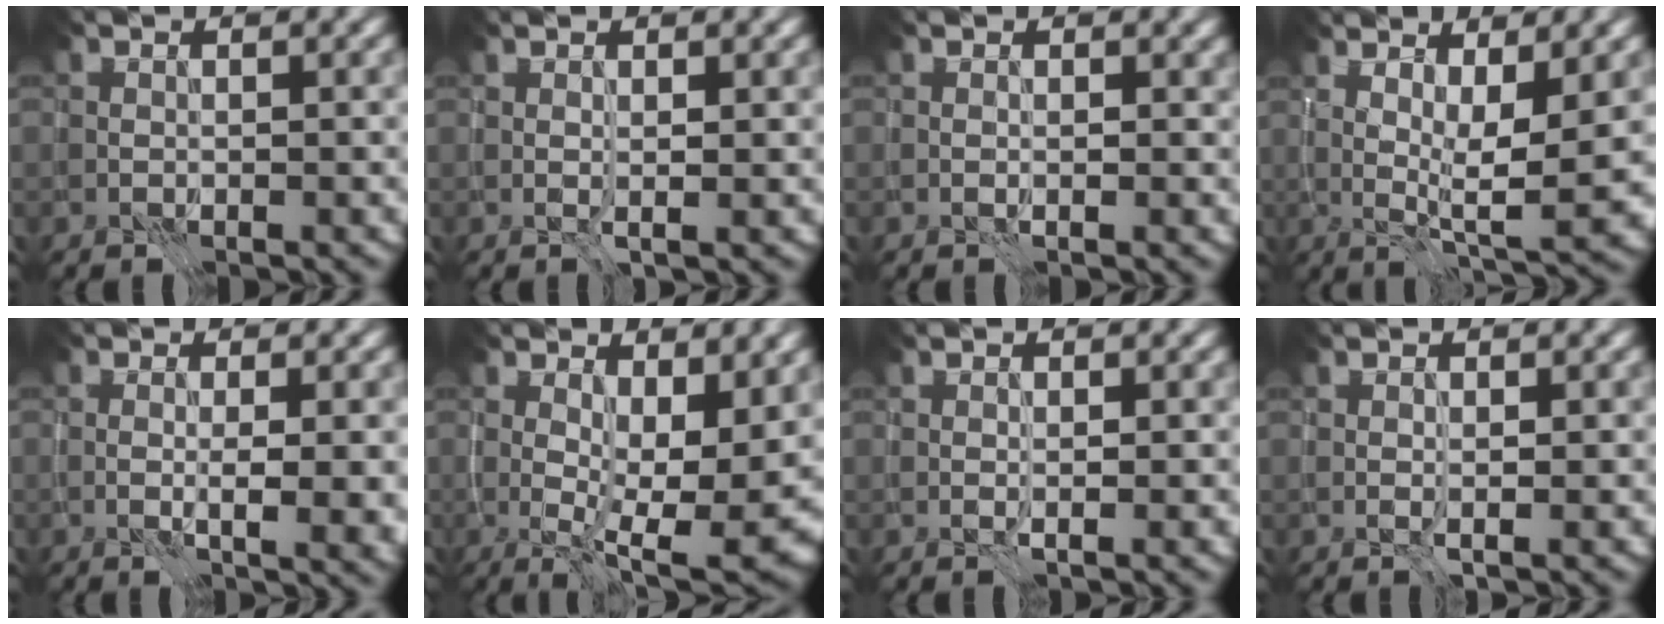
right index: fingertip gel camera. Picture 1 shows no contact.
{"total": 0.9, "force": [0.3, 0.0, 0.9], "torque": [-0.014, -0.001, 0.008]}
{"total": 0.5, "force": [0.1, 0.4, 0.4], "torque": [-0.006, -0.003, 0.003]}
{"total": 6.2, "force": [1.5, 1.2, 5.9], "torque": [-0.095, -0.006, 0.037]}
{"total": 3.5, "force": [-0.4, 0.7, 3.4], "torque": [-0.048, 0.001, 0.000]}
{"total": 11.1, "force": [1.3, 3.9, 10.3], "torque": [-0.150, -0.005, 0.040]}
{"total": 0.8, "force": [0.4, 0.2, 0.7], "torque": [-0.010, -0.001, 0.004]}
{"total": 0.6, "force": [0.1, 0.0, 0.6], "torque": [-0.012, 0.002, 0.004]}